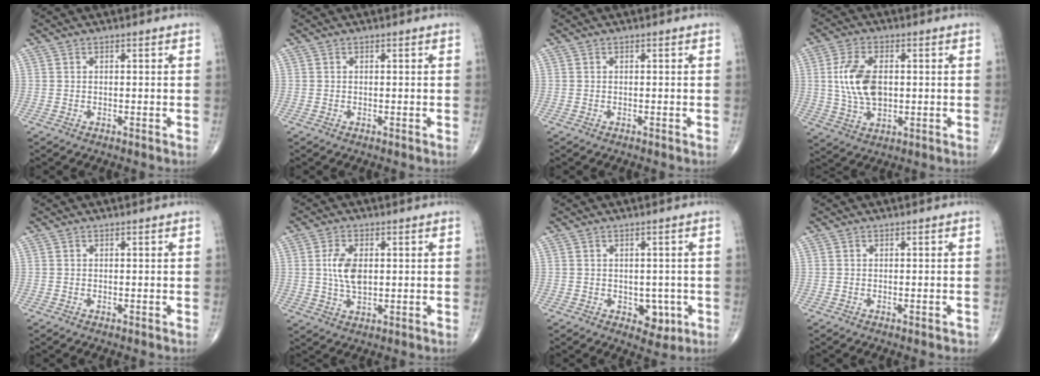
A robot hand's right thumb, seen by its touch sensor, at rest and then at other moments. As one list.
[{"total": 0.0}, {"total": 0.0}, {"total": 10.3, "force": [0.9, 5.9, 8.4], "torque": [-0.167, -0.002, 0.021]}, {"total": 0.0}, {"total": 6.5, "force": [0.8, 3.5, 5.4], "torque": [-0.105, -0.005, 0.014]}, {"total": 4.6, "force": [-1.1, 3.3, 2.9], "torque": [-0.010, 0.000, -0.007]}, {"total": 1.0, "force": [-0.5, 0.4, 0.8], "torque": [-0.009, -0.002, -0.005]}]